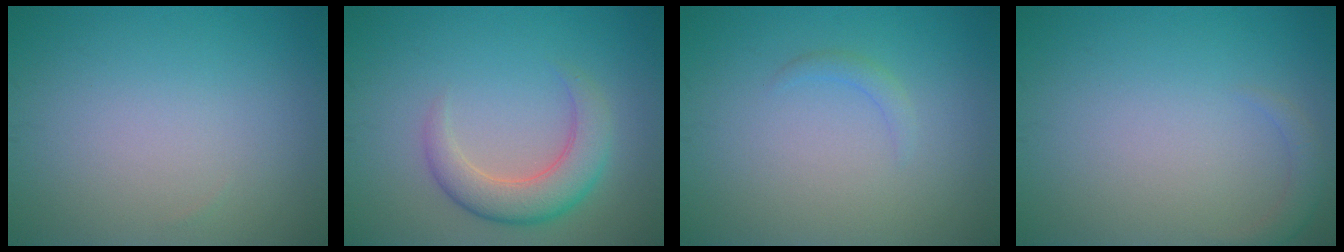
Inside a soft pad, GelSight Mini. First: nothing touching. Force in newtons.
{"total": 4.4, "press": 4.4, "slide": 0.3}
{"total": 0.9, "press": 0.9, "slide": 0.0}
{"total": 1.3, "press": 1.3, "slide": 0.2}